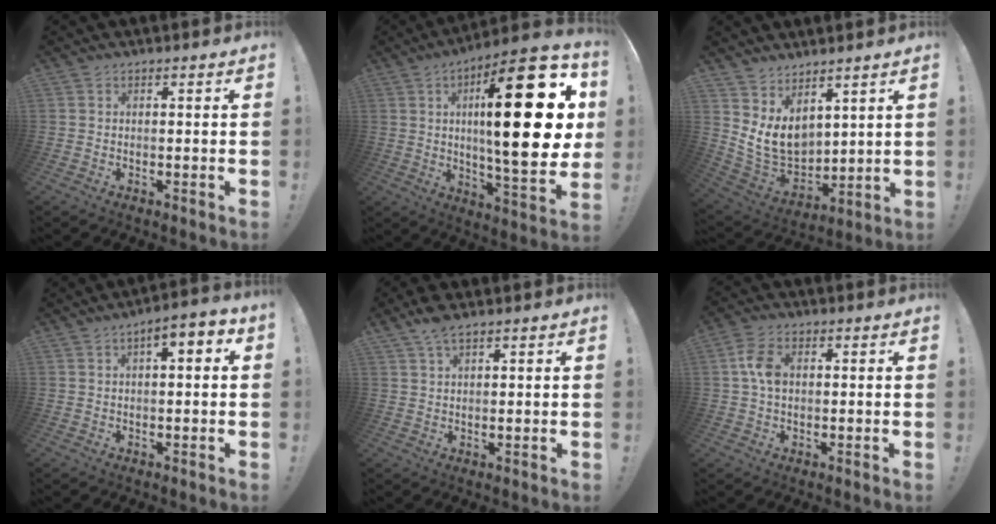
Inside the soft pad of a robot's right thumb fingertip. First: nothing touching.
{"total": 29.8, "force": [5.3, 8.0, 28.2], "torque": [-0.432, -0.026, 0.079]}
{"total": 10.8, "force": [4.3, 7.9, 5.9], "torque": [-0.116, -0.045, 0.092]}
{"total": 4.5, "force": [0.6, 1.7, 4.1], "torque": [-0.056, -0.005, 0.008]}
{"total": 4.4, "force": [3.2, 1.3, 2.7], "torque": [-0.057, -0.009, 0.059]}
{"total": 6.7, "force": [0.7, 4.4, 5.0], "torque": [-0.088, 0.004, 0.011]}